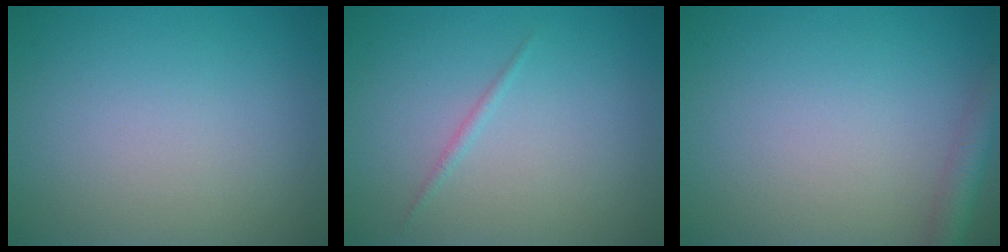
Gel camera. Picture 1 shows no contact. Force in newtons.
{"total": 0.6, "press": 0.6, "slide": 0.0}
{"total": 2.9, "press": 2.9, "slide": 0.1}